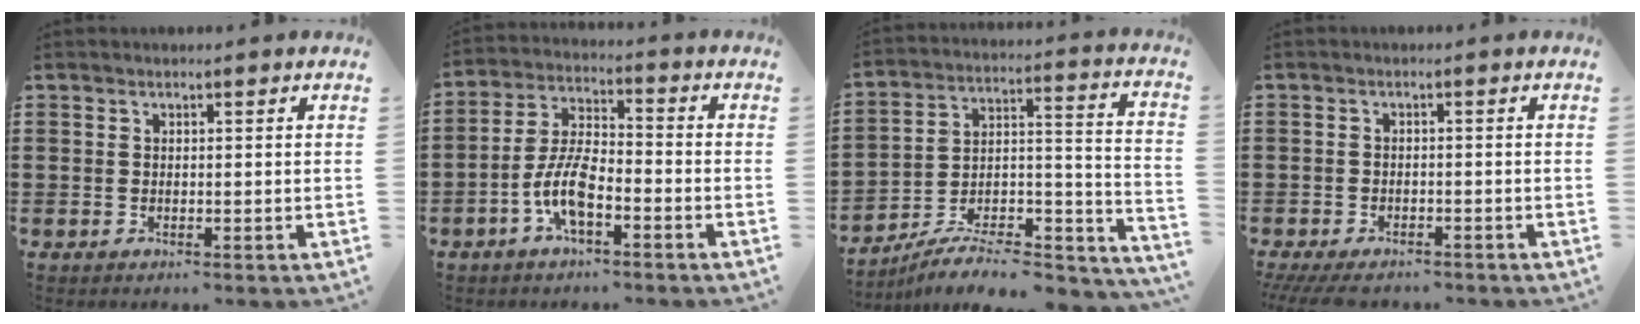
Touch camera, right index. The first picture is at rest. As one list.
[{"total": 7.8, "force": [-3.4, 2.8, 6.4], "torque": [-0.156, -0.007, -0.071]}, {"total": 7.4, "force": [-6.3, 1.9, 3.5], "torque": [-0.050, 0.007, -0.121]}, {"total": 2.7, "force": [-2.5, 0.4, 0.8], "torque": [-0.022, -0.001, -0.054]}]